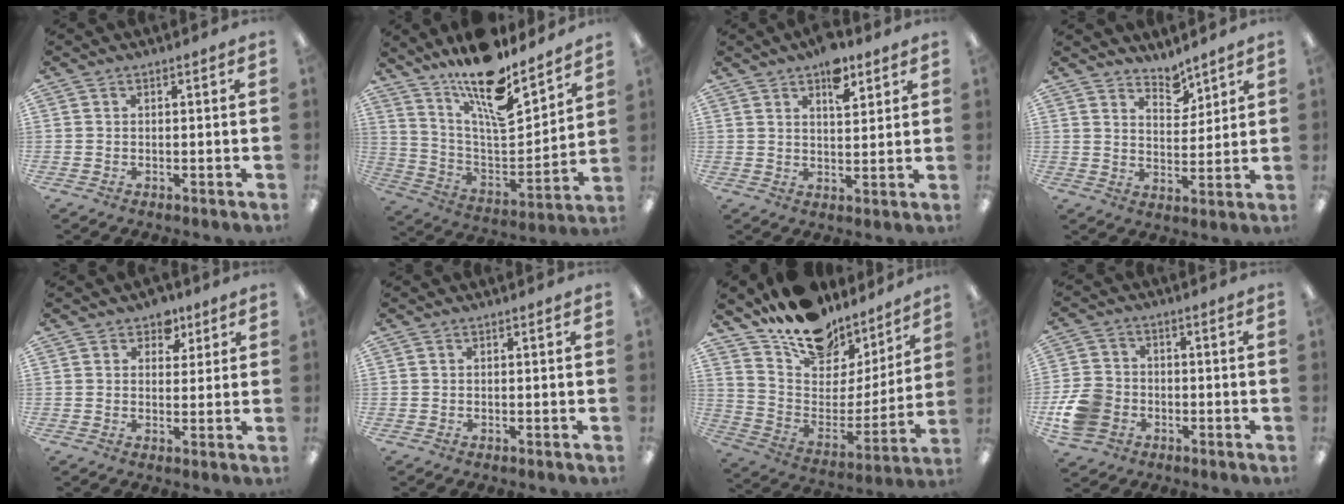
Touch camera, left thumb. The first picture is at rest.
{"total": 19.2, "force": [14.9, 5.8, 10.7], "torque": [-0.188, -0.112, 0.256]}
{"total": 7.7, "force": [5.2, 3.6, 4.4], "torque": [-0.044, -0.028, 0.083]}
{"total": 6.4, "force": [5.6, 2.6, 1.5], "torque": [-0.006, -0.042, 0.098]}
{"total": 5.3, "force": [3.3, 3.7, 1.6], "torque": [-0.015, -0.011, 0.056]}
{"total": 0.0}
{"total": 16.3, "force": [13.5, 7.8, 4.5], "torque": [-0.091, -0.107, 0.242]}
{"total": 9.6, "force": [-3.0, 7.8, 4.8], "torque": [-0.107, 0.023, -0.054]}